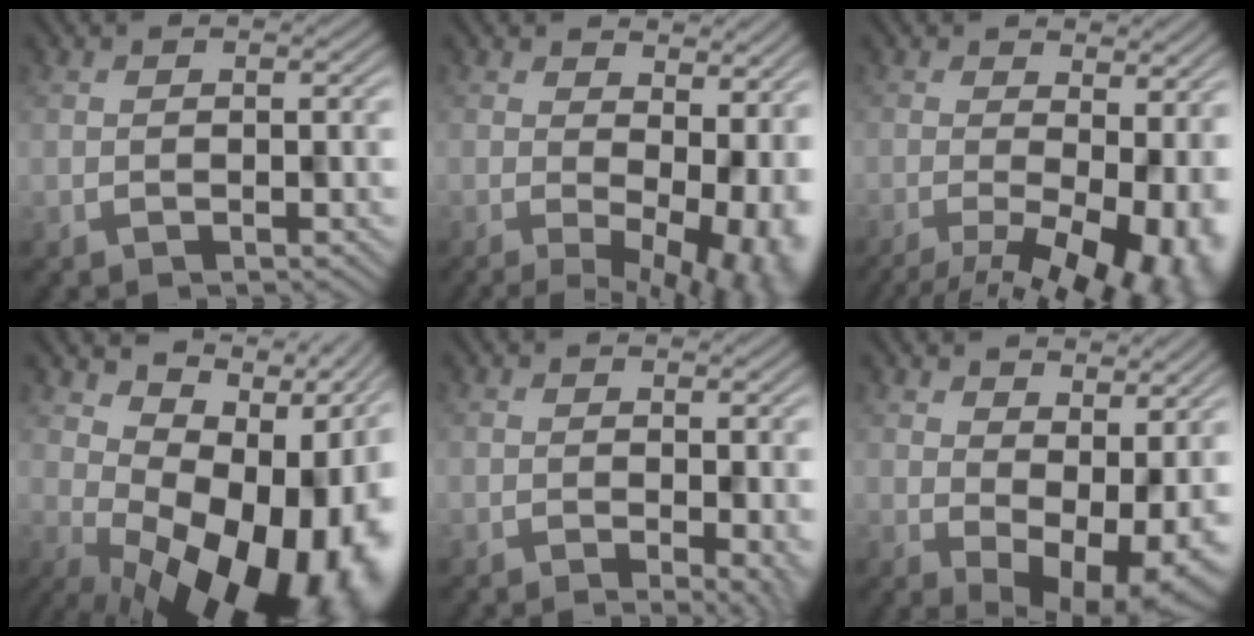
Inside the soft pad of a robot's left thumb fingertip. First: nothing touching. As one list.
[{"total": 10.6, "force": [0.7, 5.2, 9.2], "torque": [-0.107, -0.014, 0.048]}, {"total": 11.4, "force": [-2.8, 5.0, 9.9], "torque": [-0.129, -0.021, -0.016]}, {"total": 17.9, "force": [-0.3, 10.2, 14.7], "torque": [-0.152, -0.017, 0.030]}, {"total": 3.5, "force": [-0.2, 1.1, 3.3], "torque": [-0.030, -0.006, 0.010]}, {"total": 9.7, "force": [3.1, 5.3, 7.5], "torque": [-0.104, -0.019, 0.078]}]